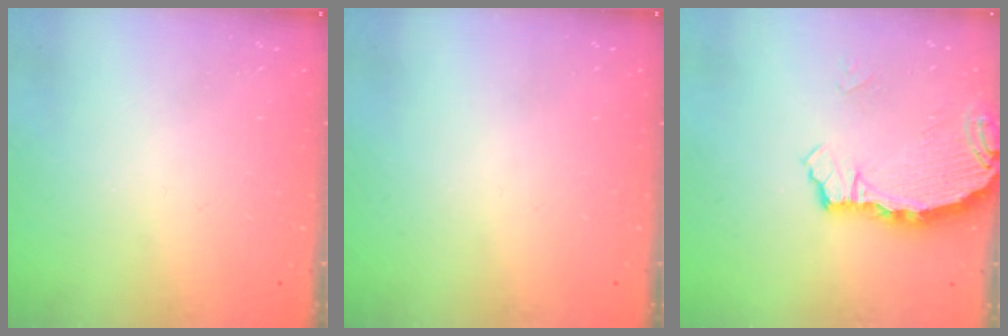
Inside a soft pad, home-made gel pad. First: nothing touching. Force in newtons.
{"total": 0.0}
{"total": 3.3, "press": 3.3, "slide": 0.2}